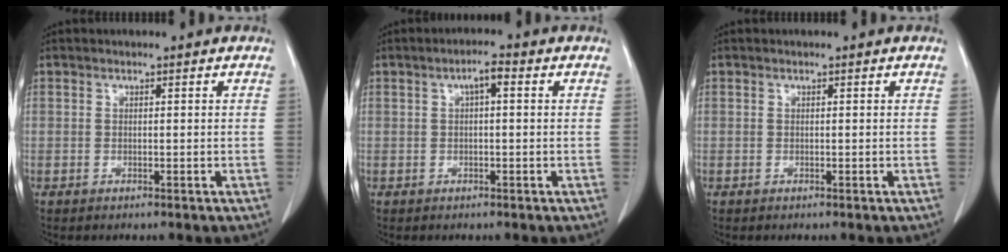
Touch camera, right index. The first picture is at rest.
{"total": 2.6, "force": [0.7, 0.6, 2.5], "torque": [-0.041, 0.008, 0.010]}
{"total": 0.0}